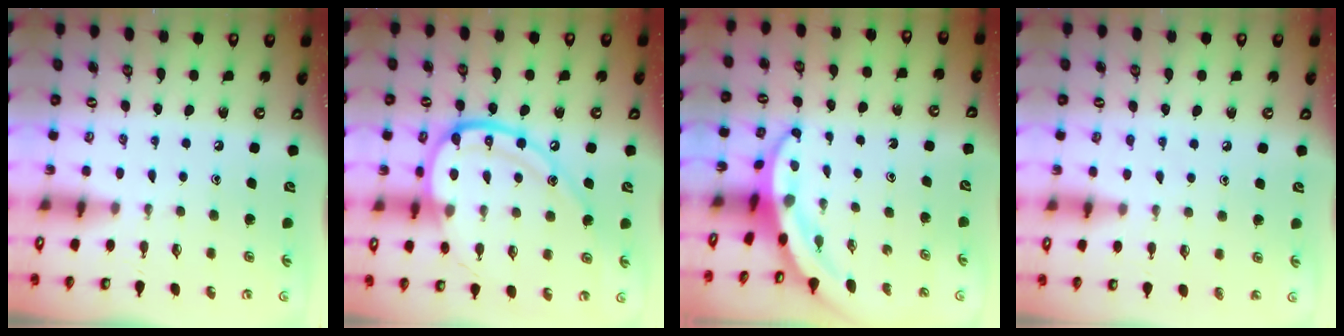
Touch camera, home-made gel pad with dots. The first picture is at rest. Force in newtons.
{"total": 18.1, "press": 18.0, "slide": 1.8}
{"total": 3.8, "press": 3.7, "slide": 0.4}
{"total": 3.7, "press": 3.7, "slide": 0.4}